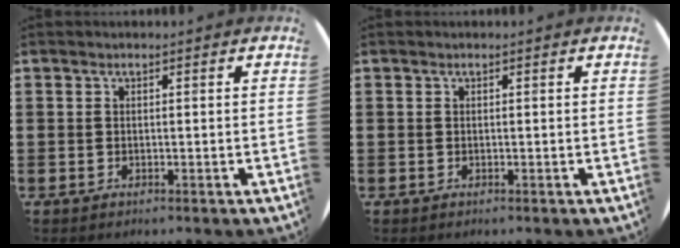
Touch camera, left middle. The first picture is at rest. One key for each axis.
{"total": 0.0}